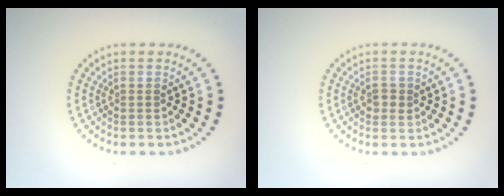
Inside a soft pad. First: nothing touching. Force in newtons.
{"total": 1.2, "press": 1.2, "slide": 0.2}